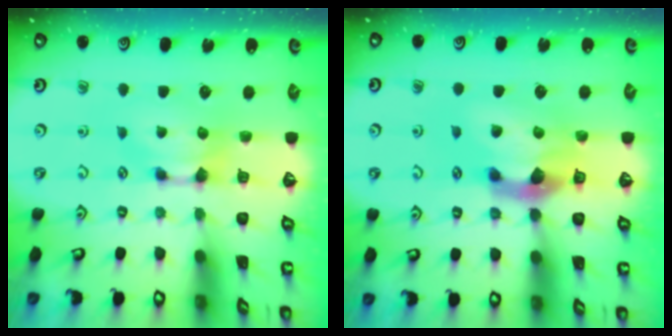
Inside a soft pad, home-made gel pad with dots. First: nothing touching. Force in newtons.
{"total": 5.1, "press": 4.8, "slide": 1.9}